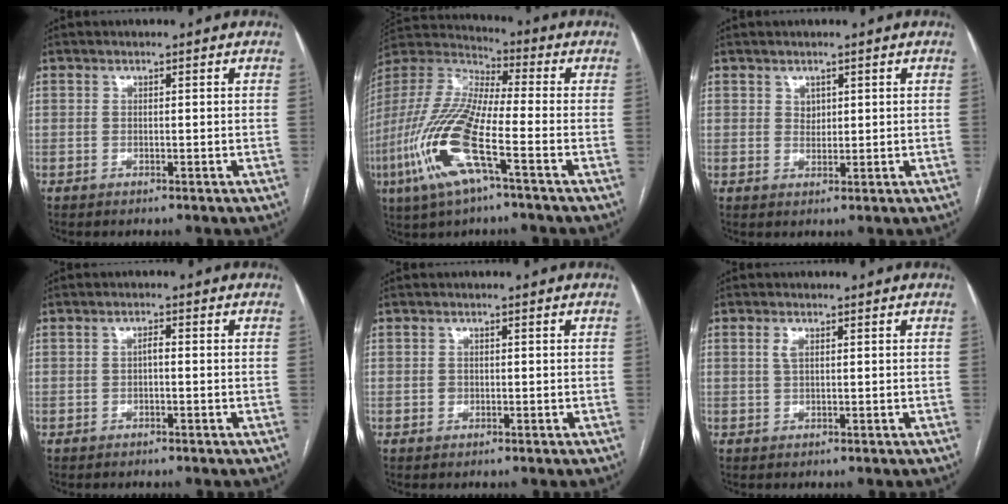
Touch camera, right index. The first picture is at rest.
{"total": 17.1, "force": [-6.3, 2.9, 15.7], "torque": [-0.348, -0.018, -0.127]}
{"total": 1.6, "force": [0.8, 1.2, 0.7], "torque": [-0.008, -0.002, 0.016]}
{"total": 1.1, "force": [-0.3, 0.4, 1.0], "torque": [-0.017, 0.005, -0.006]}
{"total": 0.8, "force": [-0.1, 0.7, 0.3], "torque": [-0.005, 0.002, -0.001]}
{"total": 1.6, "force": [0.6, 0.6, 1.4], "torque": [-0.031, 0.004, 0.013]}